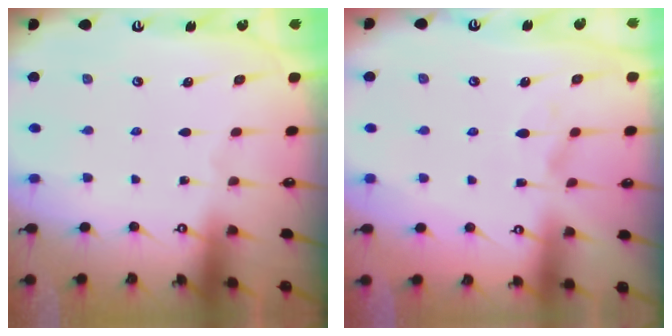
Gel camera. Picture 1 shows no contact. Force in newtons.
{"total": 1.6, "press": 1.2, "slide": 1.0}